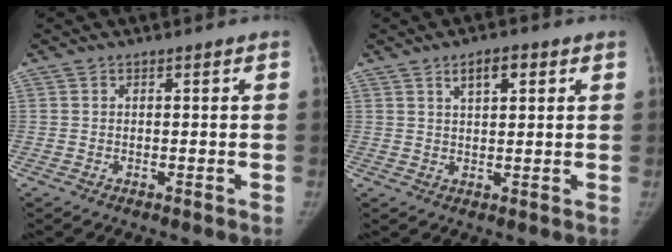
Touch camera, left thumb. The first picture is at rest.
{"total": 4.4, "force": [2.2, 1.8, 3.4], "torque": [-0.048, -0.004, 0.037]}